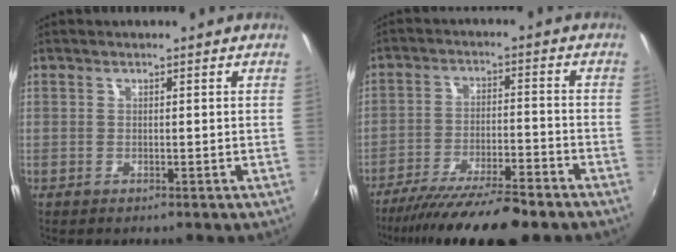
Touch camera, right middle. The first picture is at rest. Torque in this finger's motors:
{"motor_torque": [1.14, -1.01, 0.30, 0.09]}